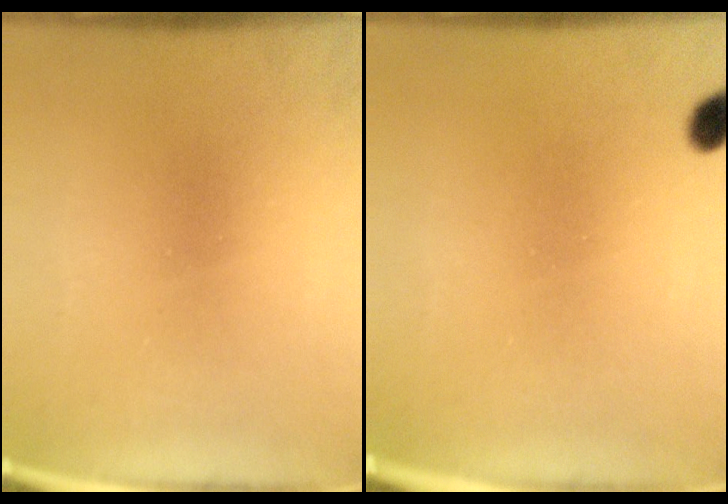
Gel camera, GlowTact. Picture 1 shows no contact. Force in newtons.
{"total": 2.1}